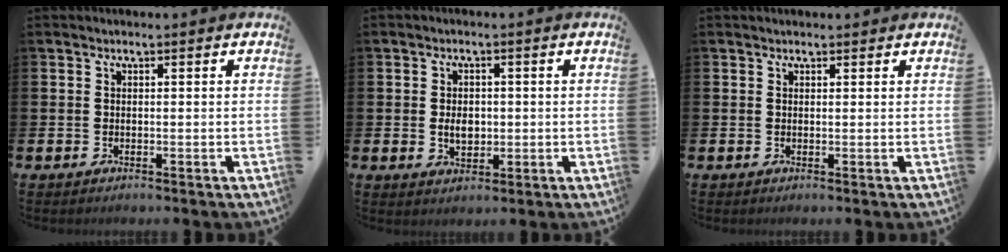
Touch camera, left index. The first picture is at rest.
{"total": 3.1, "force": [0.2, 2.1, 2.2], "torque": [-0.021, -0.002, -0.003]}
{"total": 1.0, "force": [0.9, 0.3, 0.2], "torque": [0.012, -0.002, 0.013]}